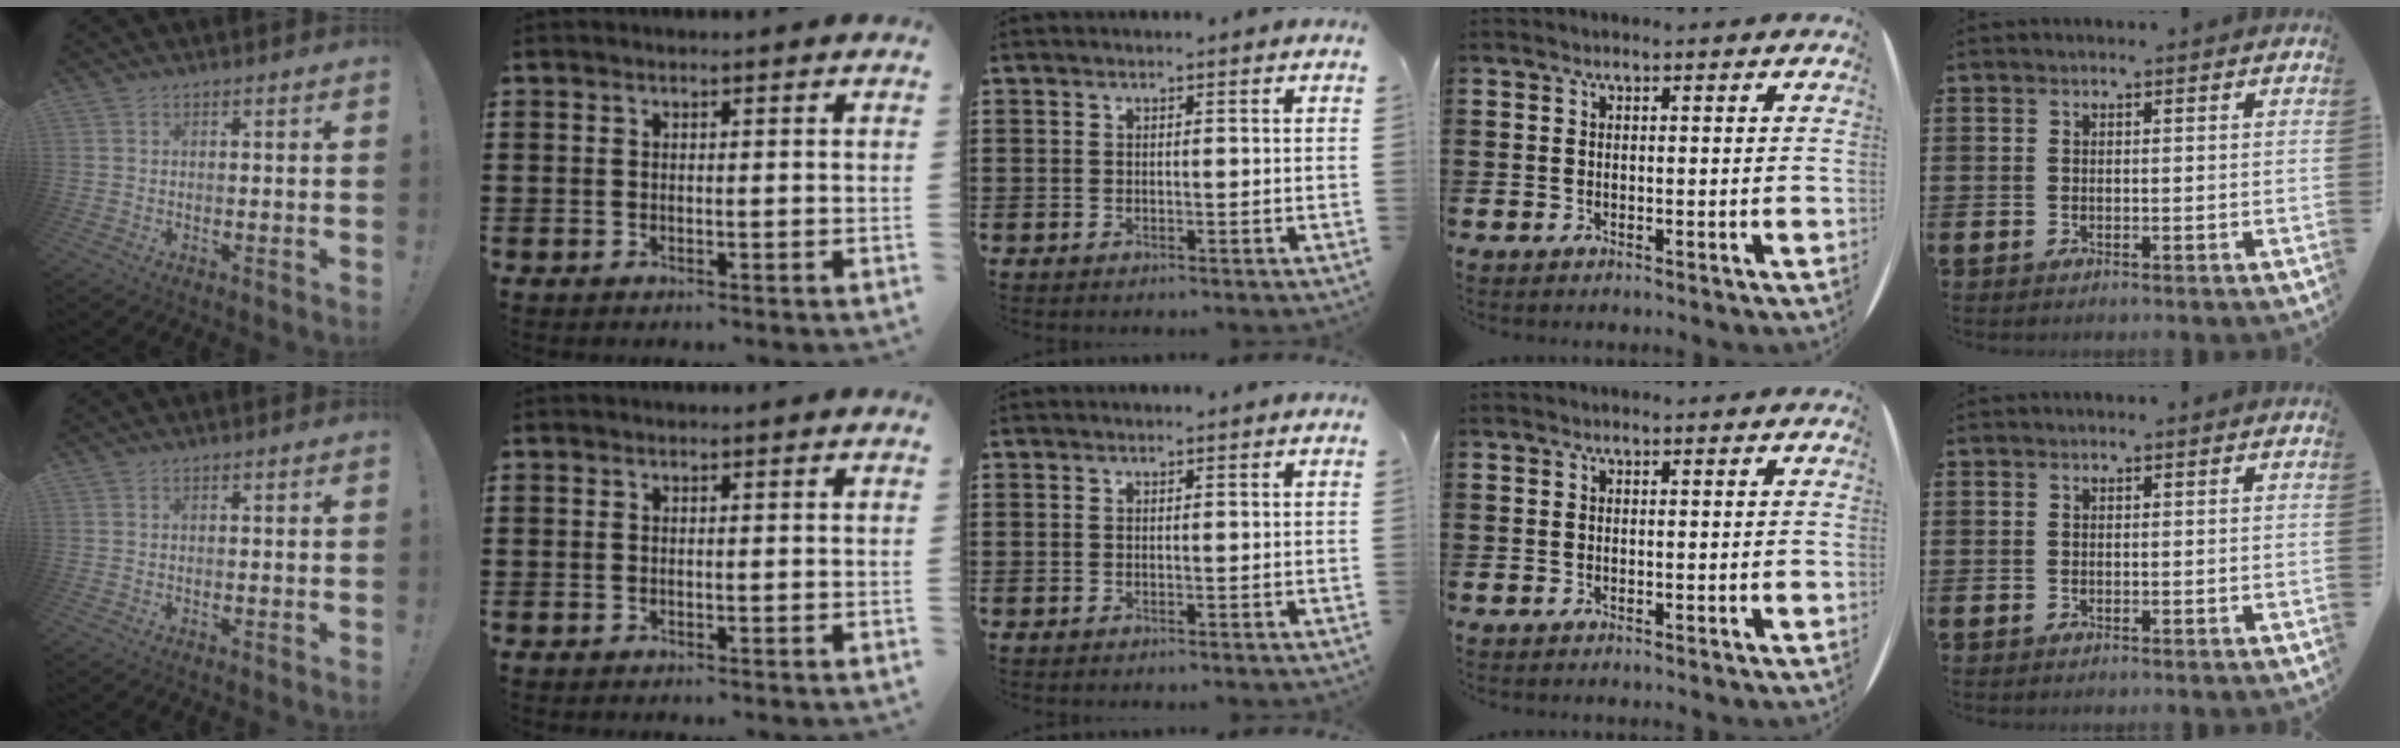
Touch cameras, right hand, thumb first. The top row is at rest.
{}